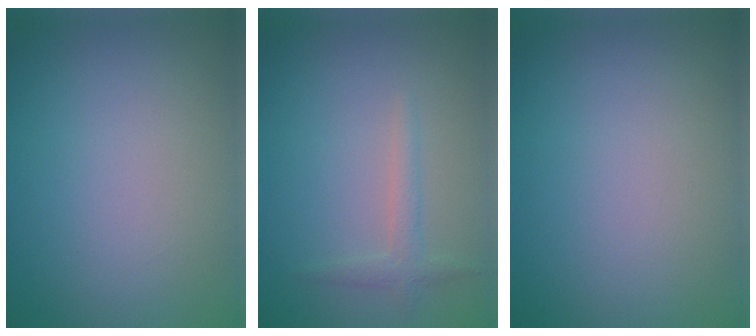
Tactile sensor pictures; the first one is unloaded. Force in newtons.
{"total": 1.5, "press": 1.5, "slide": 0.0}
{"total": 0.0}